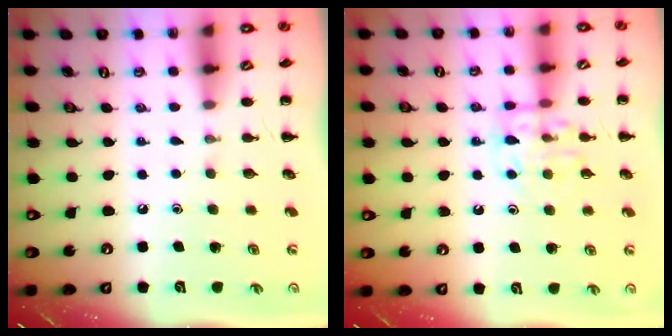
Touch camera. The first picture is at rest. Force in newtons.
{"total": 11.3, "press": 11.3, "slide": 0.9}